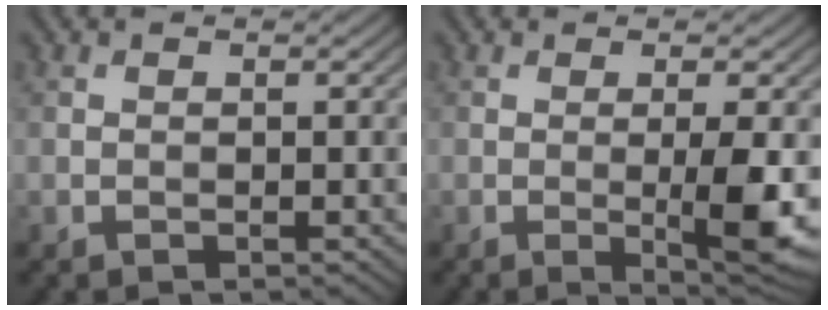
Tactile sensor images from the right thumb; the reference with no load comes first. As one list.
[{"total": 5.5, "force": [-0.5, 0.6, 5.4], "torque": [-0.096, -0.002, -0.004]}]